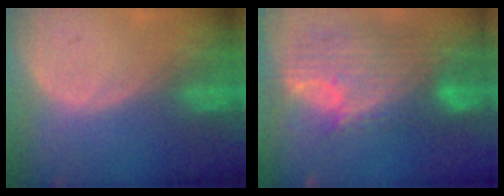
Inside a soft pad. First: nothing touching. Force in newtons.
{"total": 12.1, "press": 10.2, "slide": 6.5}